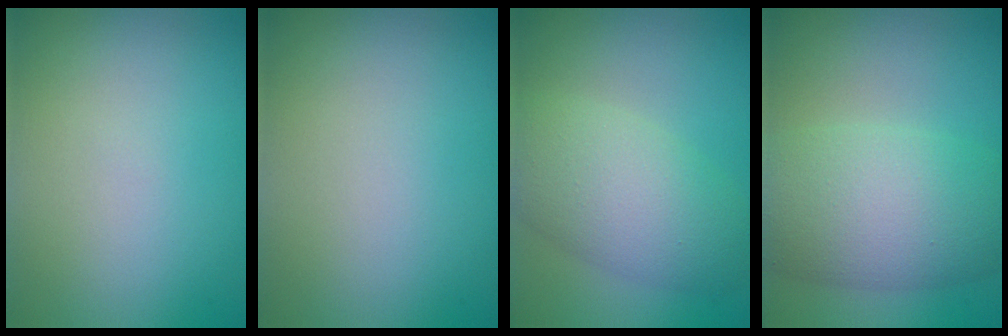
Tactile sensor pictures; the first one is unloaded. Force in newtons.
{"total": 0.0}
{"total": 5.8, "press": 5.7, "slide": 0.4}
{"total": 7.9, "press": 7.9, "slide": 0.5}